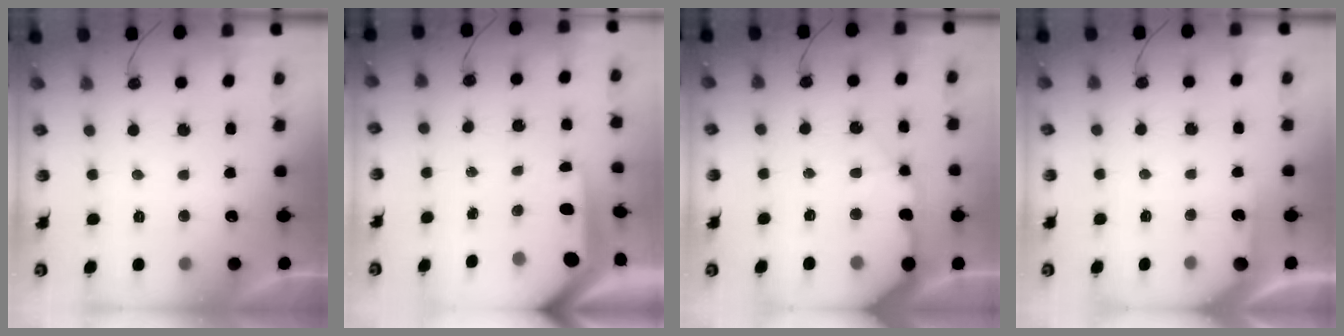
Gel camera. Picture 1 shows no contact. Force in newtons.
{"total": 7.3, "press": 7.2, "slide": 0.8}
{"total": 11.5, "press": 11.4, "slide": 1.7}
{"total": 2.7, "press": 2.7, "slide": 0.3}